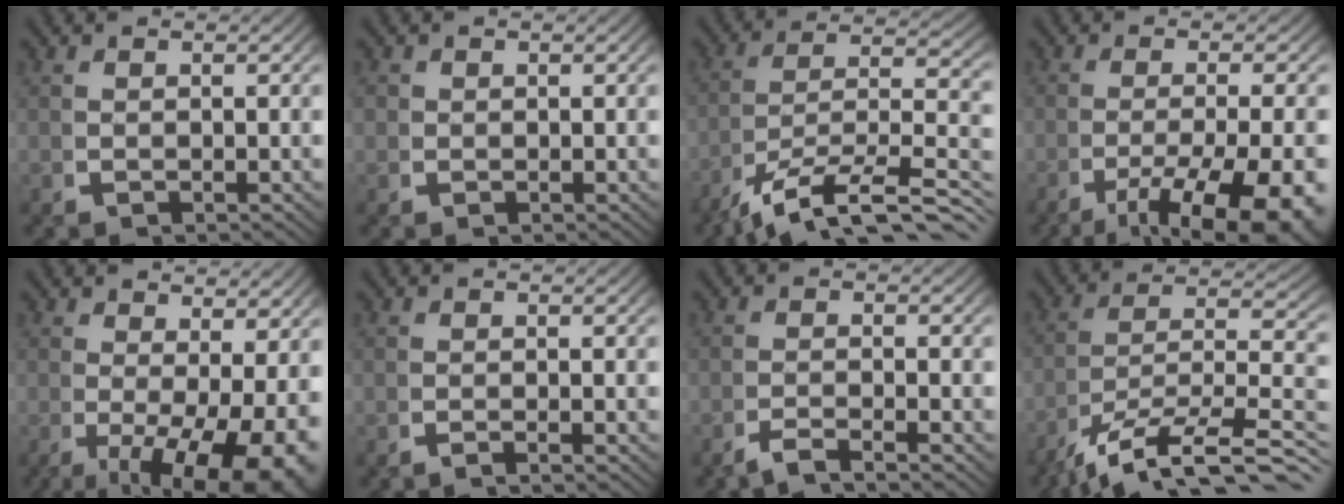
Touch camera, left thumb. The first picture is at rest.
{"total": 1.0, "force": [0.2, 0.9, 0.2], "torque": [-0.006, -0.008, 0.003]}
{"total": 9.7, "force": [-4.4, 4.7, 7.3], "torque": [-0.133, -0.031, -0.053]}
{"total": 9.7, "force": [-4.4, 4.4, 7.4], "torque": [-0.126, -0.036, -0.048]}
{"total": 9.9, "force": [-2.6, 5.4, 7.9], "torque": [-0.128, -0.046, -0.021]}
{"total": 0.9, "force": [-0.7, -0.2, 0.6], "torque": [-0.009, 0.005, -0.019]}
{"total": 2.3, "force": [-2.0, 0.1, 1.2], "torque": [-0.020, 0.002, -0.043]}
{"total": 11.1, "force": [-5.0, 5.7, 8.0], "torque": [-0.143, -0.040, -0.054]}